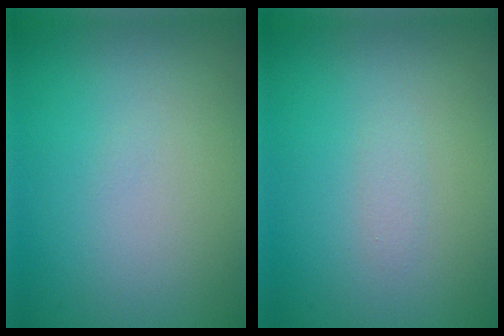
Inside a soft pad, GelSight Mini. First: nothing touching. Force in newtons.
{"total": 0.6, "press": 0.6, "slide": 0.0}